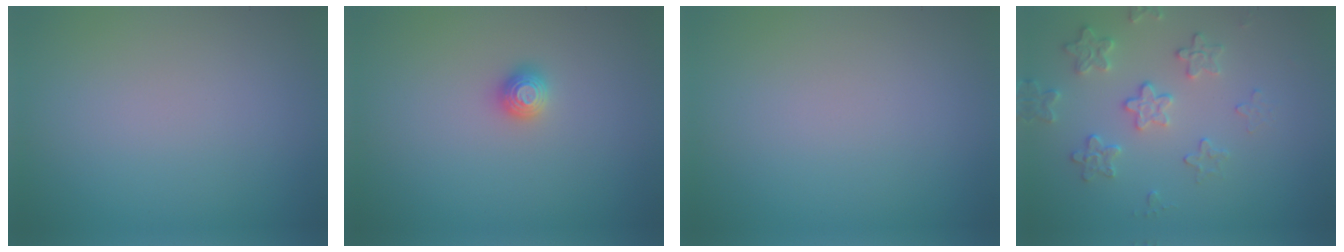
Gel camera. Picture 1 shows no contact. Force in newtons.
{"total": 1.2, "press": 1.2, "slide": 0.2}
{"total": 0.0}
{"total": 3.1, "press": 3.0, "slide": 0.6}